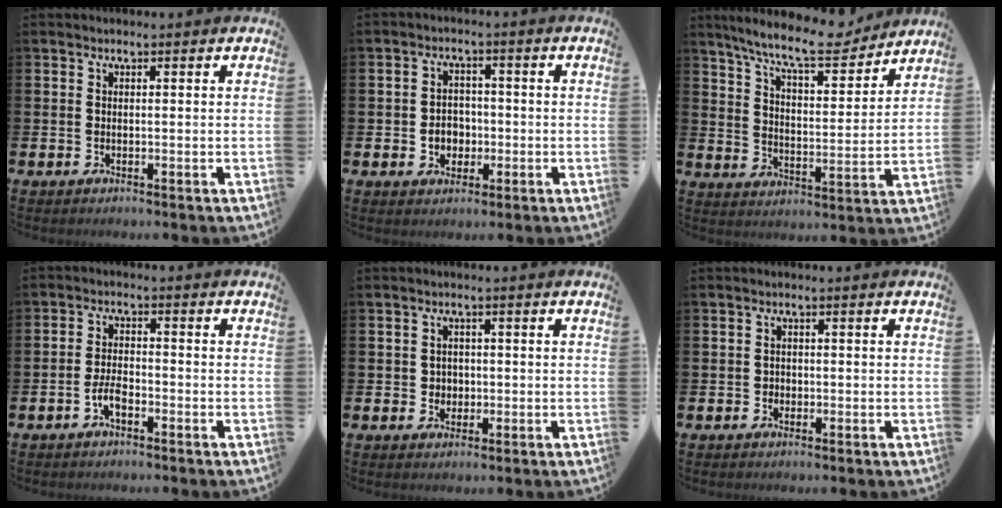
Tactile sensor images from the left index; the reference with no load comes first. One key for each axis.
{"total": 3.4, "fx": -0.7, "fy": 3.1, "fz": 1.3, "tx": -0.014, "ty": -0.003, "tz": -0.022}
{"total": 10.7, "fx": 9.6, "fy": 1.9, "fz": 4.4, "tx": -0.108, "ty": -0.050, "tz": 0.169}
{"total": 2.9, "fx": -1.5, "fy": 1.2, "fz": 2.1, "tx": -0.042, "ty": 0.007, "tz": -0.029}
{"total": 2.0, "fx": 0.2, "fy": 1.9, "fz": 0.4, "tx": -0.001, "ty": 0.005, "tz": -0.003}
{"total": 1.1, "fx": -0.3, "fy": 1.0, "fz": 0.2, "tx": -0.002, "ty": 0.004, "tz": -0.009}